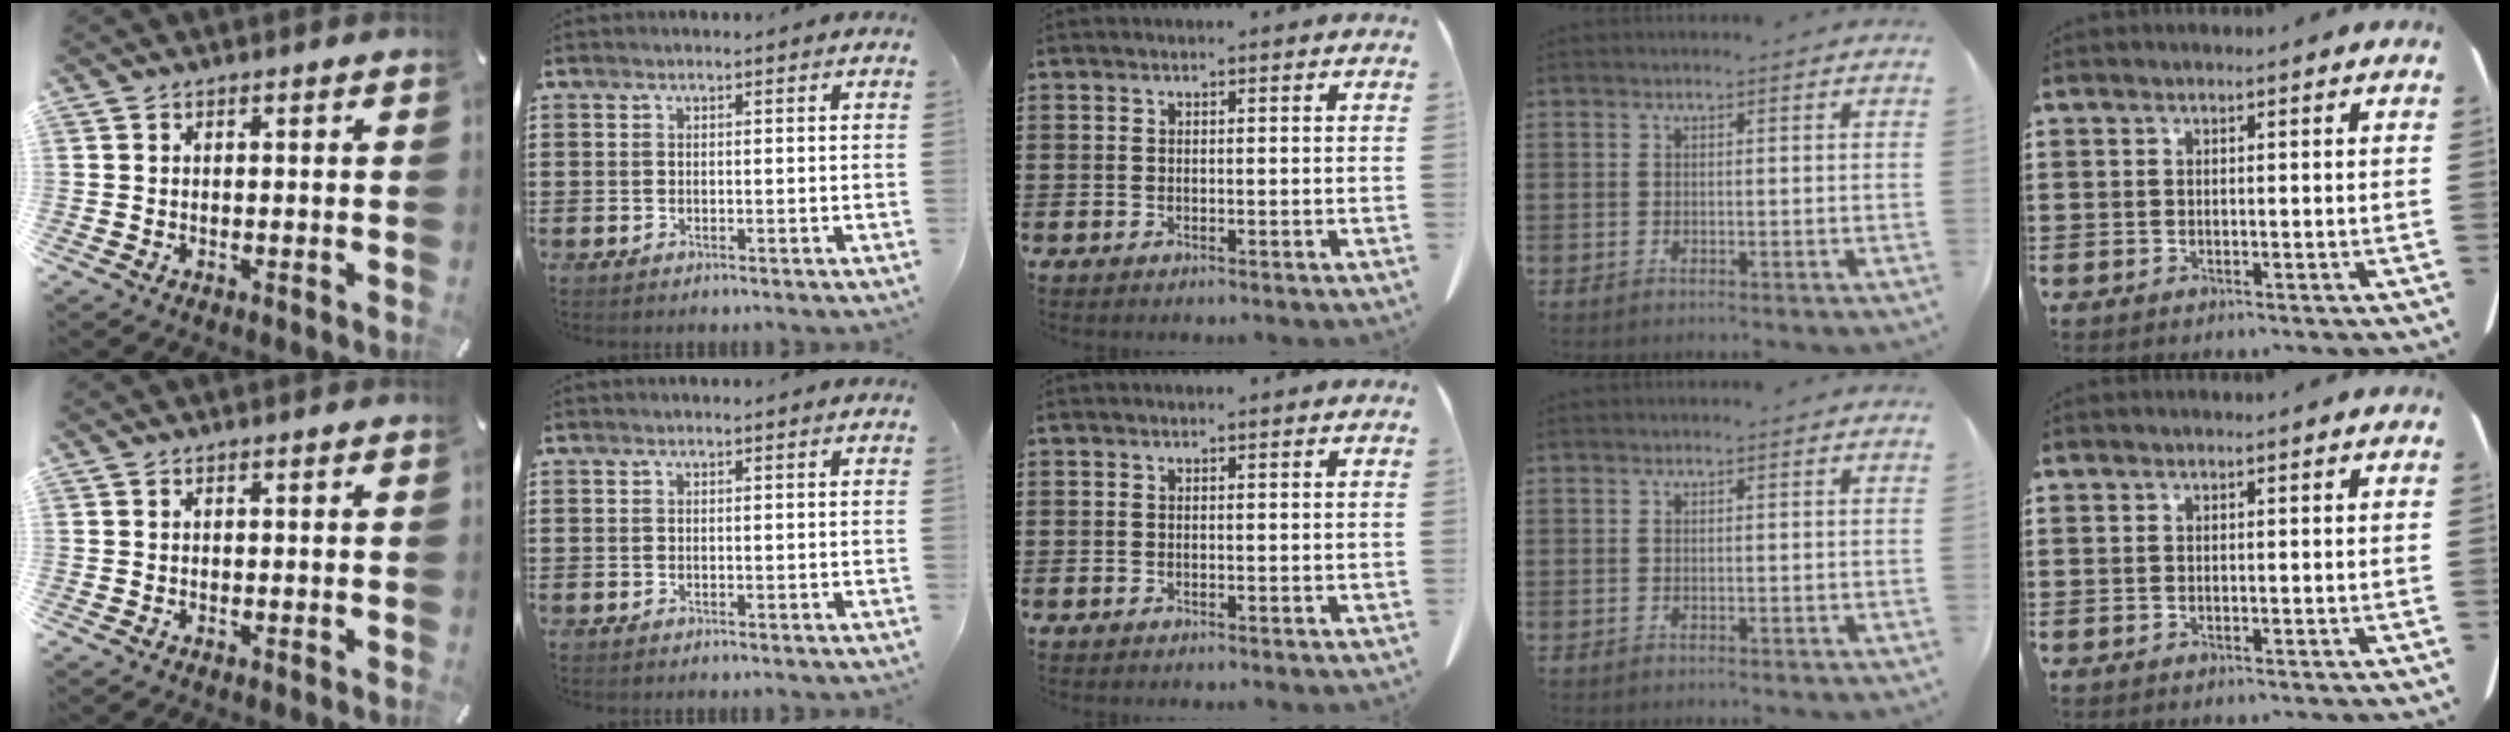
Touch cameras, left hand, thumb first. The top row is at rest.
{}